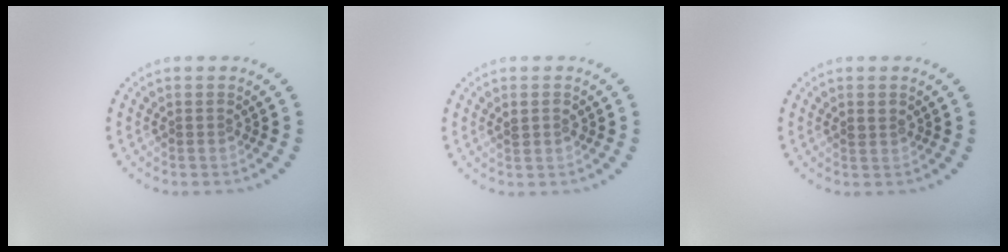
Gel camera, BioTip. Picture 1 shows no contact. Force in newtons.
{"total": 1.2, "press": 1.2, "slide": 0.1}
{"total": 0.8, "press": 0.8, "slide": 0.1}